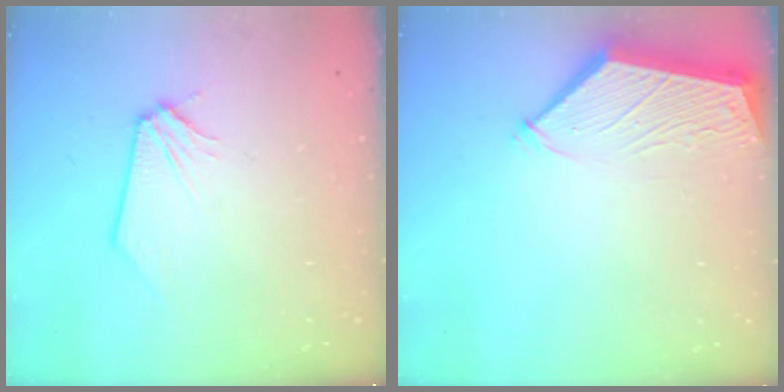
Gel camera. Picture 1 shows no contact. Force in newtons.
{"total": 3.7, "press": 3.6, "slide": 0.6}